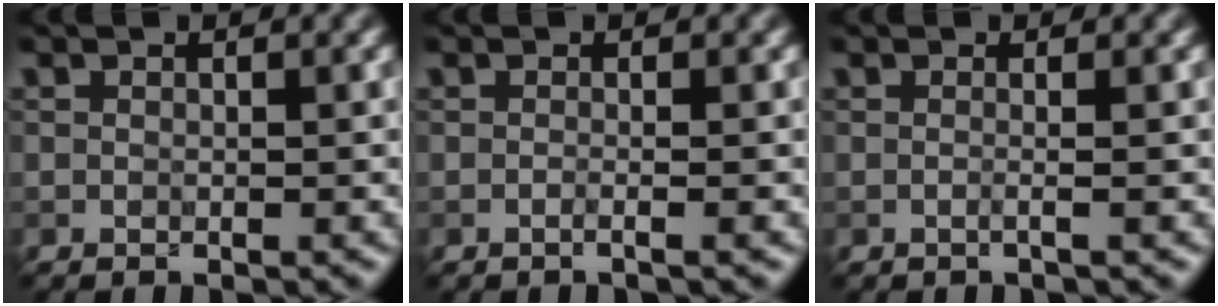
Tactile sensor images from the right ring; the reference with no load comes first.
{"total": 1.3, "force": [-0.1, 0.6, 1.2], "torque": [0.006, -0.009, -0.022]}
{"total": 1.5, "force": [0.2, 0.7, 1.3], "torque": [-0.007, -0.011, -0.020]}